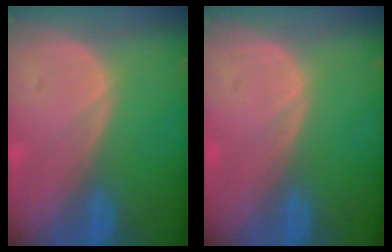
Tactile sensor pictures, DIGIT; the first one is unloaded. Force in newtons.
{"total": 0.0}